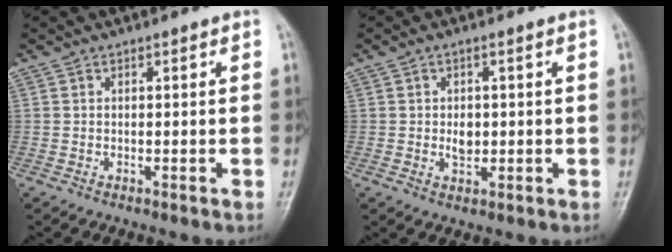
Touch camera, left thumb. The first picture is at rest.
{"total": 3.1, "force": [0.0, 1.8, 2.5], "torque": [-0.034, 0.001, 0.005]}